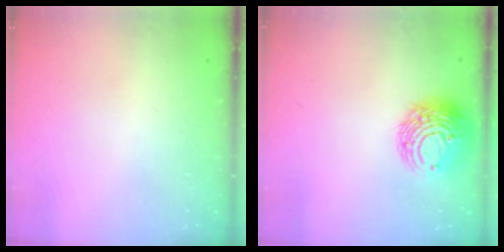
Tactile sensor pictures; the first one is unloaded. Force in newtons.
{"total": 11.7, "press": 11.6, "slide": 1.3}